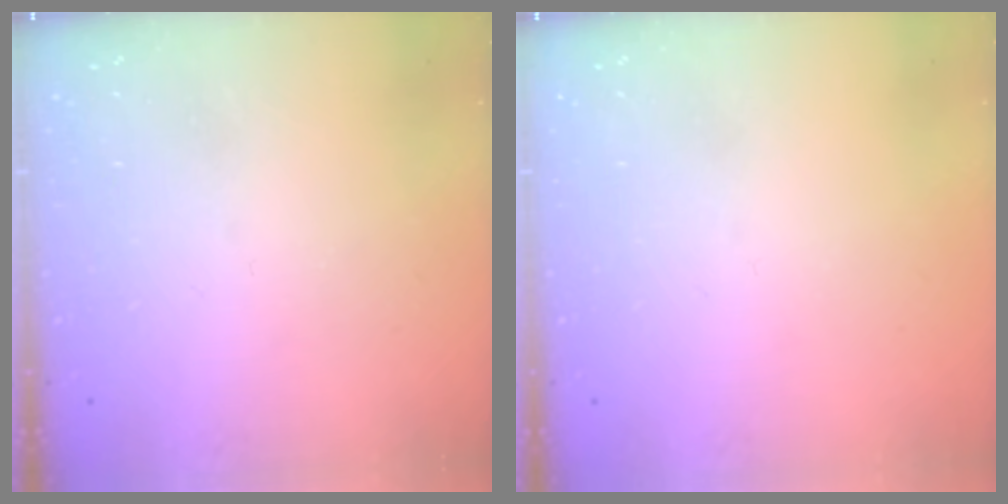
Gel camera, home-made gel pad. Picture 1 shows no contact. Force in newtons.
{"total": 0.0}